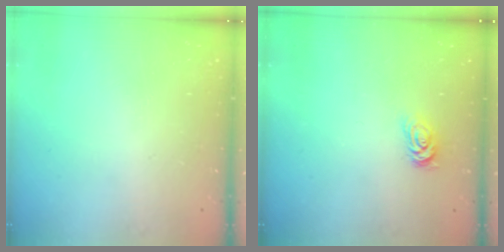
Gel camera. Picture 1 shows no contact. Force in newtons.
{"total": 2.6, "press": 2.6, "slide": 0.4}